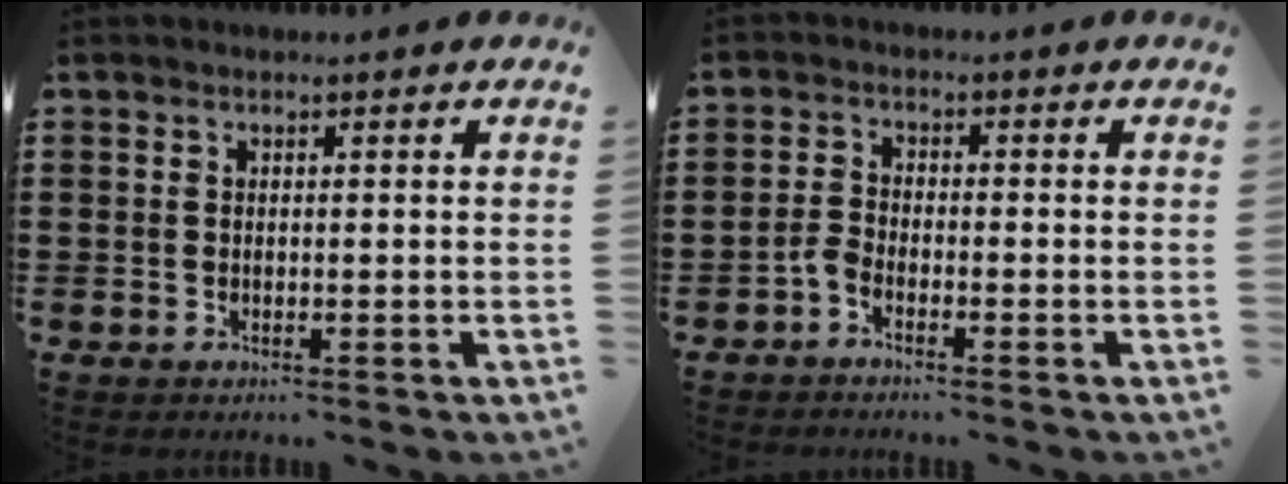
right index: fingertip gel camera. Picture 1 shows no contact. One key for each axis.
{"total": 2.0, "fx": -1.7, "fy": 0.6, "fz": 0.9, "tx": -0.027, "ty": 0.003, "tz": -0.036}